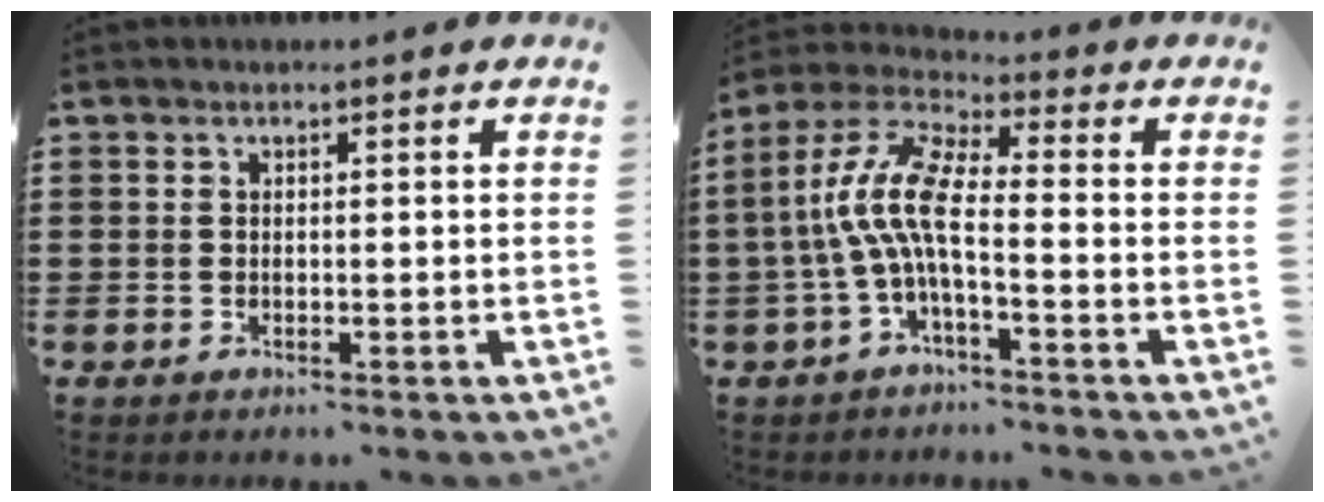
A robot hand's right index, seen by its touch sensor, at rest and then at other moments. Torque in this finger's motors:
{"motor_torque": [1.38, -0.76, 0.99, 0.21]}